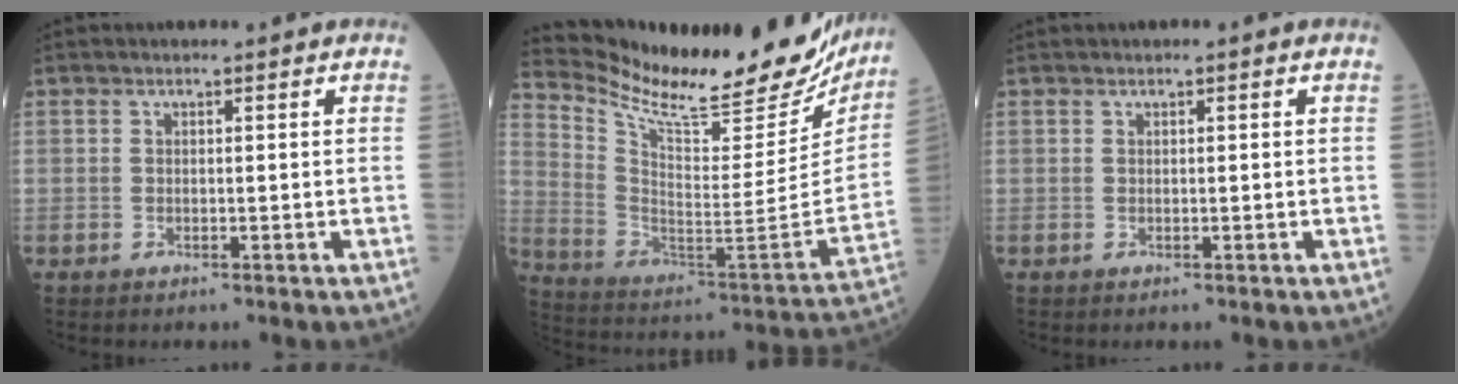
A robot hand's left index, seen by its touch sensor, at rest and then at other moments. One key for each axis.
{"total": 28.8, "fx": 25.2, "fy": 5.6, "fz": 12.7, "tx": -0.216, "ty": -0.076, "tz": 0.357}
{"total": 0.0}